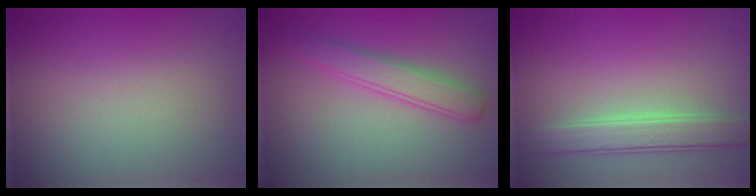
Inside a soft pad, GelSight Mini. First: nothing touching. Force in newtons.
{"total": 2.8, "press": 2.8, "slide": 0.1}
{"total": 3.1, "press": 3.1, "slide": 0.3}